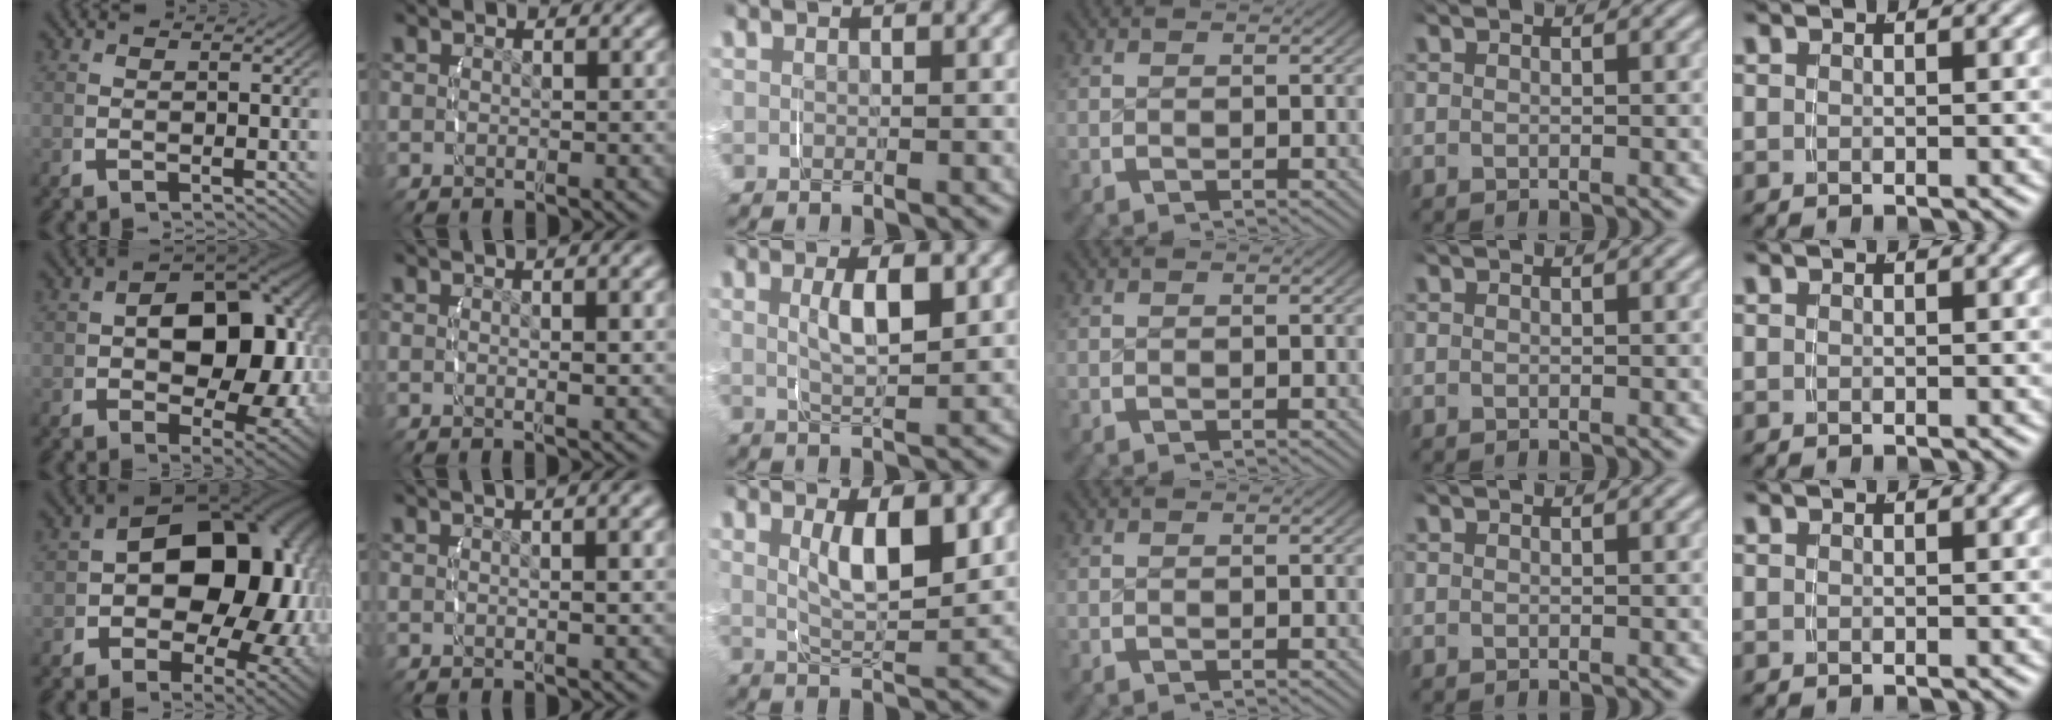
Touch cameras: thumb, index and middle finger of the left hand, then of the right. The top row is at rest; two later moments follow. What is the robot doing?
{"motion": "grasp_and_lifting", "object": "velcro strap"}